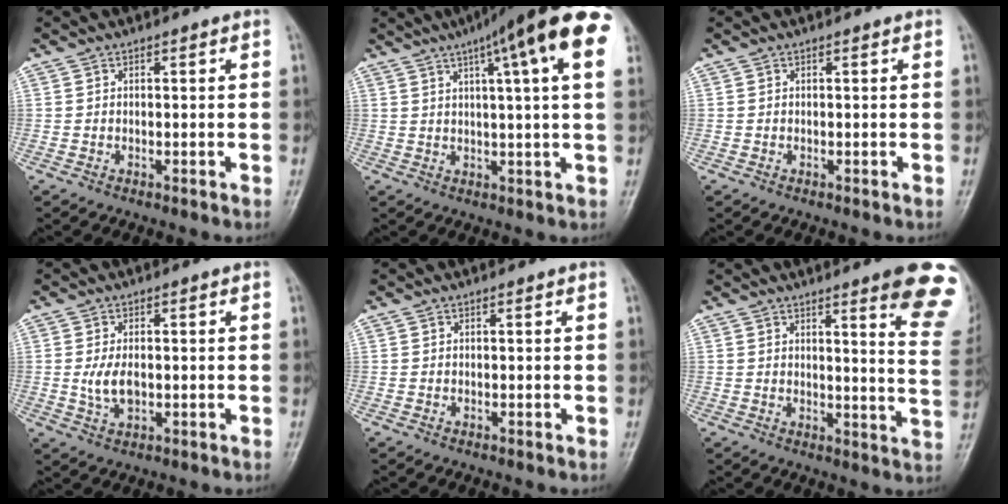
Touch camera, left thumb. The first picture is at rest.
{"total": 20.4, "force": [9.5, 3.6, 17.6], "torque": [-0.255, 0.013, 0.120]}
{"total": 0.0}
{"total": 4.4, "force": [-0.2, 2.5, 3.6], "torque": [-0.073, -0.004, -0.002]}
{"total": 0.0}
{"total": 13.7, "force": [8.6, 1.8, 10.5], "torque": [-0.099, -0.049, 0.090]}